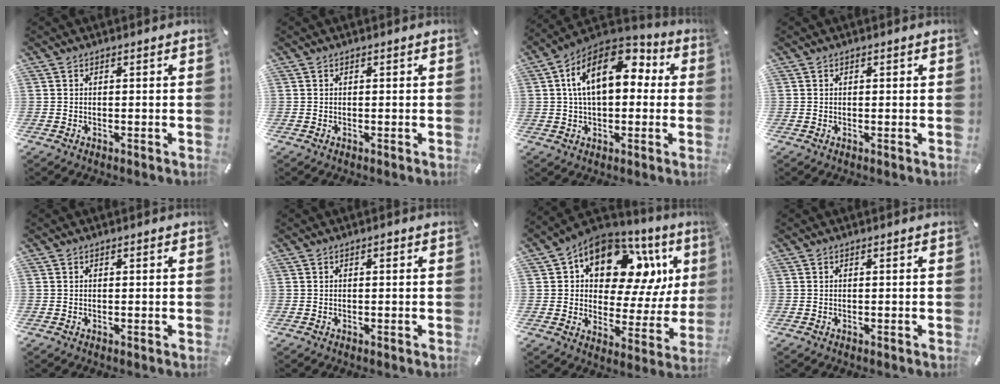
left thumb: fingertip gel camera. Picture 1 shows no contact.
{"total": 0.0}
{"total": 16.5, "force": [4.2, 9.8, 12.6], "torque": [-0.234, -0.005, 0.069]}
{"total": 0.6, "force": [0.1, 0.4, 0.3], "torque": [-0.006, 0.003, 0.002]}
{"total": 0.0}
{"total": 0.7, "force": [0.1, 0.4, 0.5], "torque": [-0.010, 0.004, 0.001]}
{"total": 14.6, "force": [8.1, 9.0, 8.2], "torque": [-0.127, -0.062, 0.140]}
{"total": 0.0}